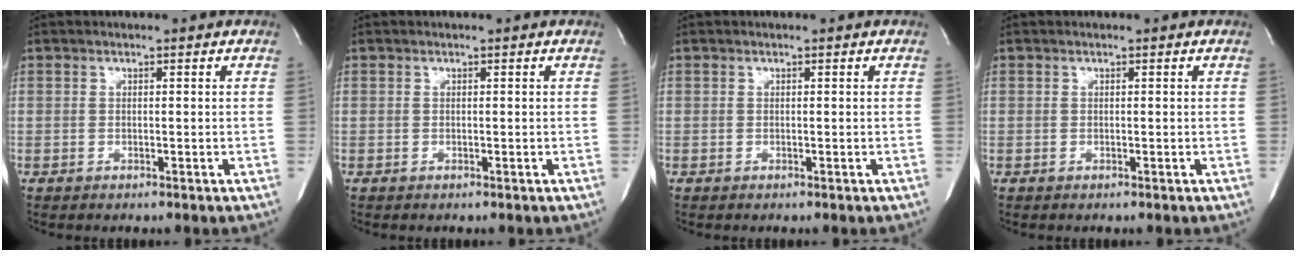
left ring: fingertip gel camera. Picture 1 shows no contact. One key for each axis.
{"total": 0.0}
{"total": 0.0}
{"total": 0.0}